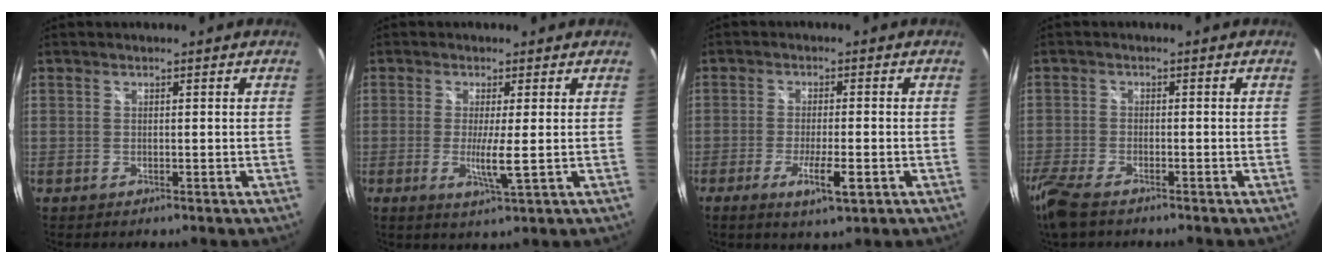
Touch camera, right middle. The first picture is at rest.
{"total": 4.6, "force": [-0.4, -0.6, 4.5], "torque": [-0.085, -0.012, -0.009]}
{"total": 6.1, "force": [-2.7, 0.9, 5.4], "torque": [-0.107, -0.013, -0.044]}
{"total": 8.0, "force": [-6.0, 2.4, 4.6], "torque": [-0.126, -0.029, -0.118]}